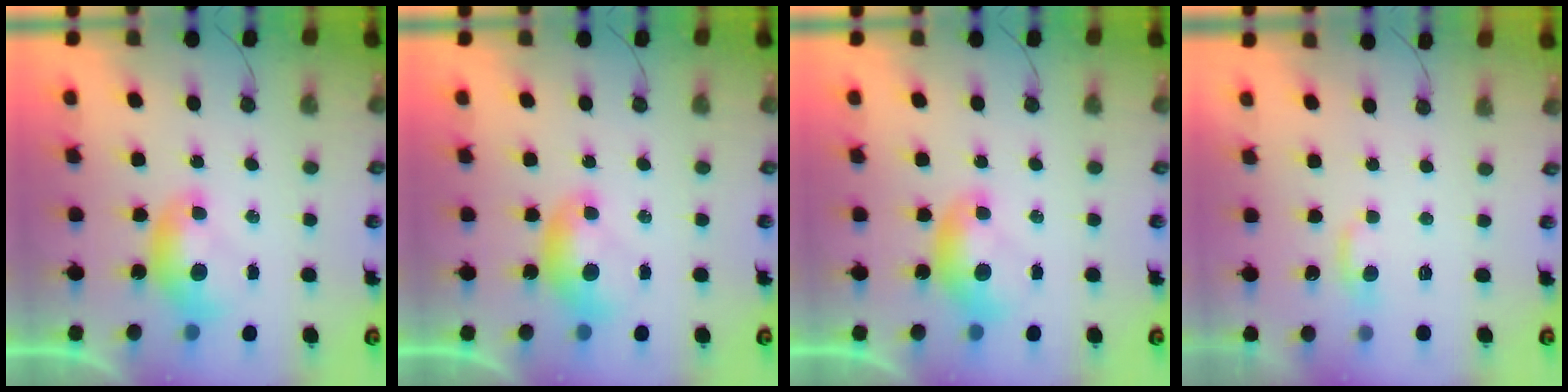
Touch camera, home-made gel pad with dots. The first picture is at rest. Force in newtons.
{"total": 0.0}
{"total": 0.0}
{"total": 1.2, "press": 1.0, "slide": 0.7}